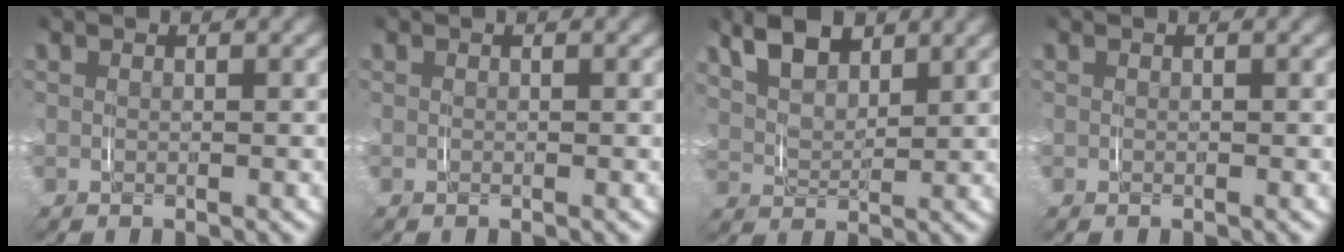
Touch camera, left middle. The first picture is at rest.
{"total": 0.0}
{"total": 6.1, "force": [2.8, 4.1, 3.5], "torque": [-0.083, 0.001, 0.038]}
{"total": 0.0}